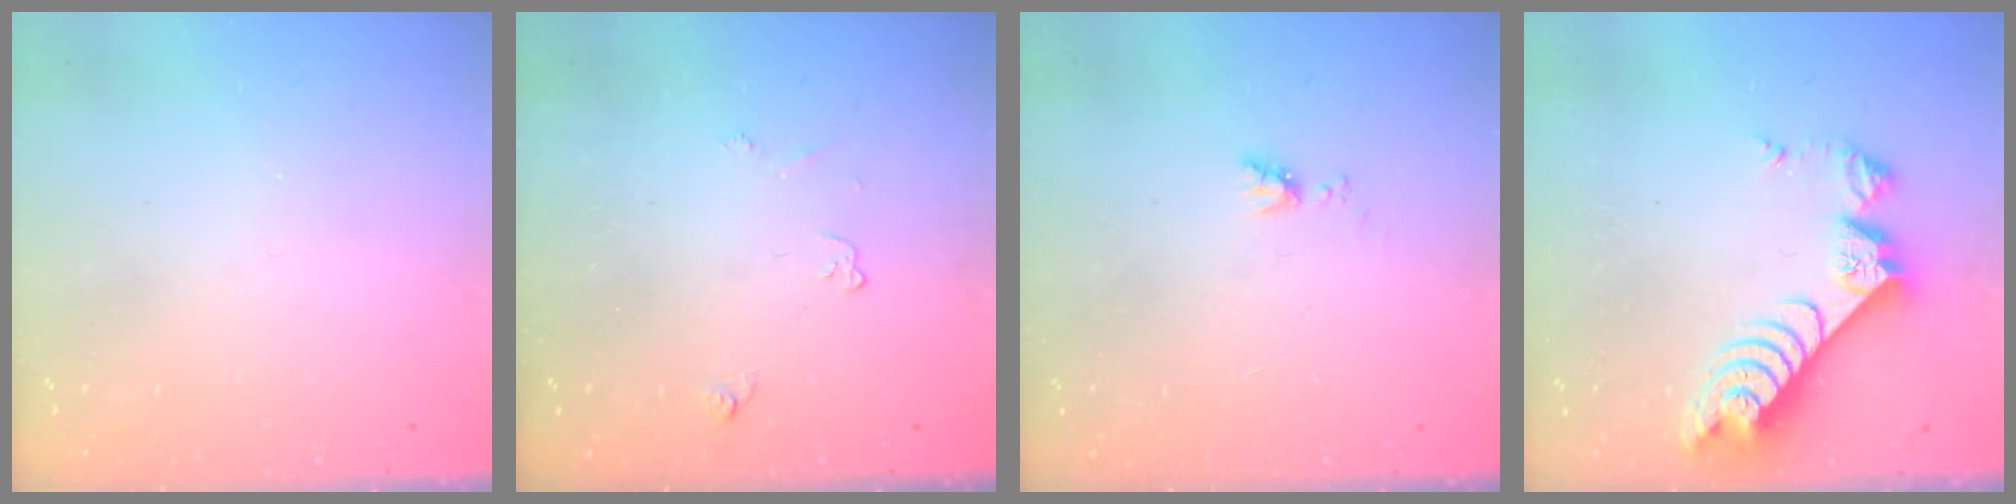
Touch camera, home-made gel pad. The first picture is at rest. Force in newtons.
{"total": 3.4, "press": 3.4, "slide": 0.6}
{"total": 3.7, "press": 3.6, "slide": 0.7}
{"total": 10.1, "press": 10.0, "slide": 1.0}